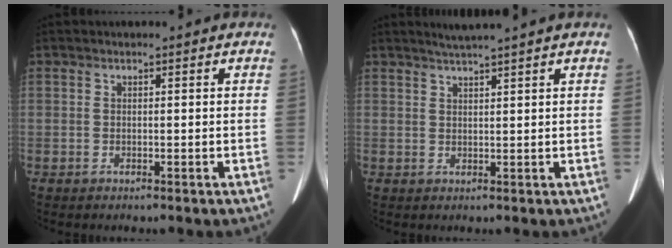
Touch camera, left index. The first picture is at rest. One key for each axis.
{"total": 3.2, "fx": 2.6, "fy": -1.0, "fz": 1.4, "tx": -0.023, "ty": 0.008, "tz": 0.051}